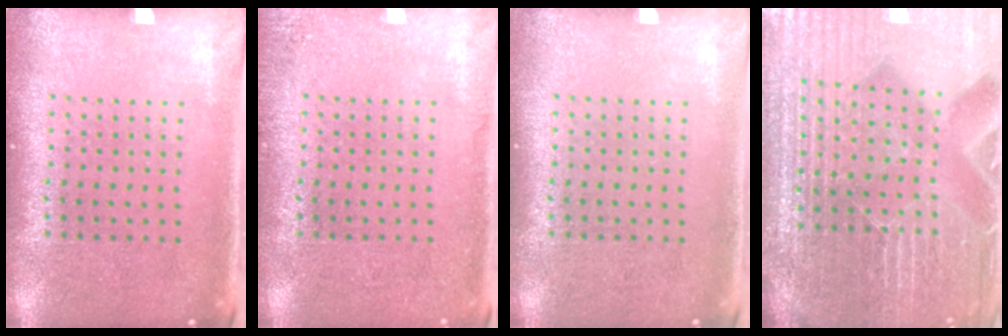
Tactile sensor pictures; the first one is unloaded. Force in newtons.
{"total": 1.4, "press": 1.4, "slide": 0.2}
{"total": 0.0}
{"total": 5.5, "press": 5.1, "slide": 2.2}